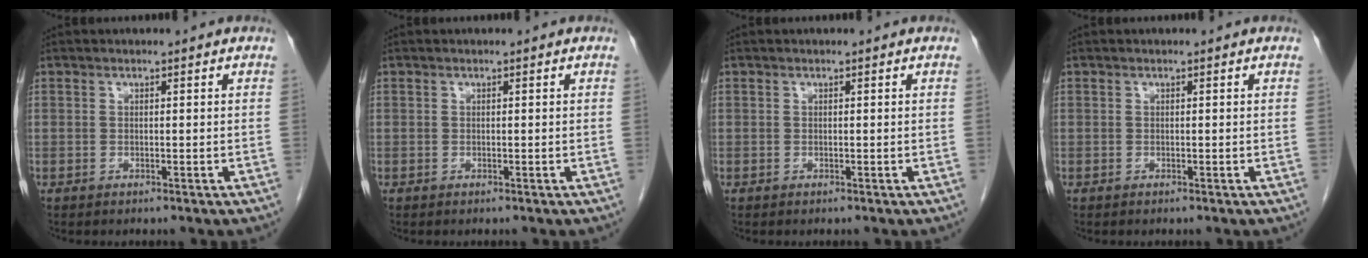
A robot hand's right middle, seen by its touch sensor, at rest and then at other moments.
{"total": 0.0}
{"total": 0.0}
{"total": 0.0}